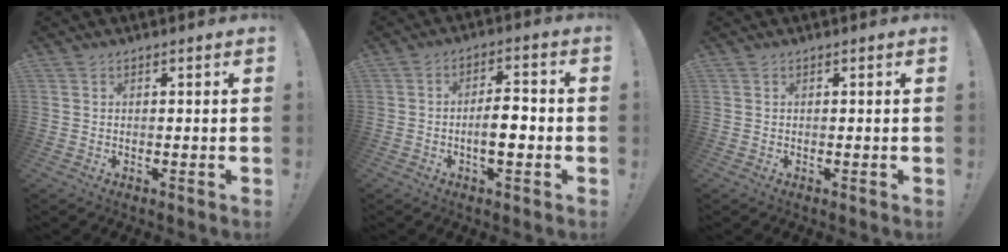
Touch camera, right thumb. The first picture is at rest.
{"total": 7.8, "force": [-2.0, 2.8, 6.9], "torque": [-0.106, 0.005, -0.039]}
{"total": 0.0}